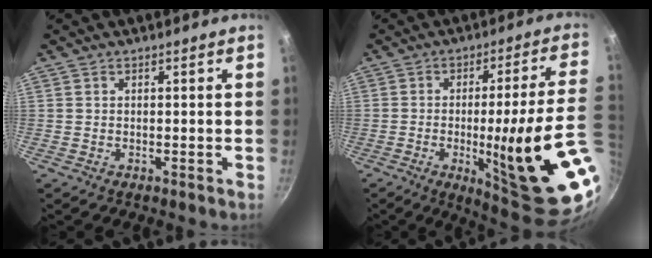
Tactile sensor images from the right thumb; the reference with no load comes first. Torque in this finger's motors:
{"motor_torque": [2.50, 2.51, 2.16, -0.60, 0.16]}